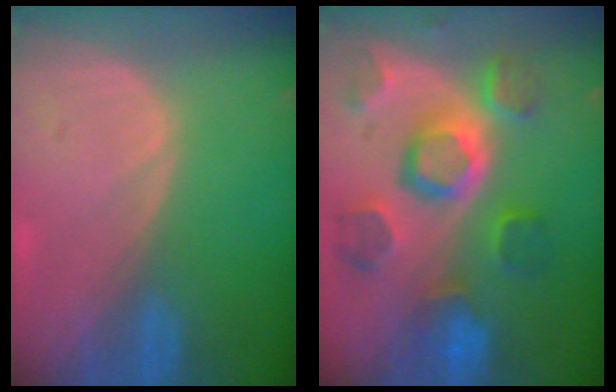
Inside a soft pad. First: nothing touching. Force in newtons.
{"total": 11.4, "press": 10.1, "slide": 5.4}